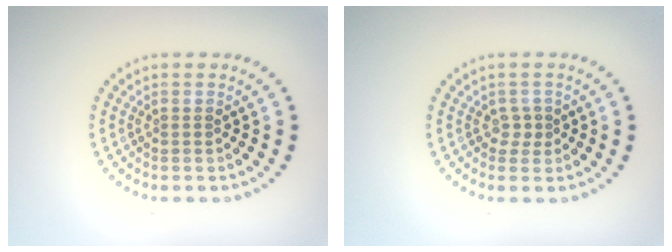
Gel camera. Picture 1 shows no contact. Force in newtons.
{"total": 1.2, "press": 0.9, "slide": 0.8}